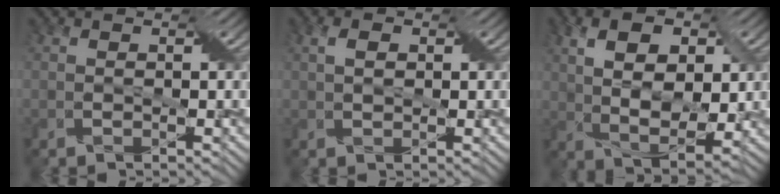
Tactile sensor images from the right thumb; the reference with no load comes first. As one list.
[{"total": 2.1, "force": [0.6, 1.2, 1.6], "torque": [-0.035, 0.004, 0.011]}, {"total": 9.3, "force": [2.5, 5.4, 7.2], "torque": [-0.145, -0.001, 0.043]}]